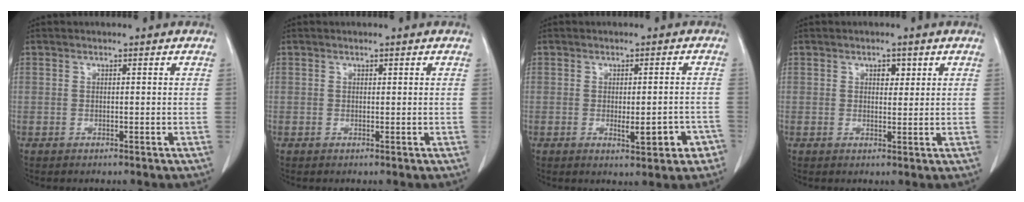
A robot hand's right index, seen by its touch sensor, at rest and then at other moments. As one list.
[{"total": 0.0}, {"total": 5.2, "force": [-2.1, 1.5, 4.5], "torque": [-0.049, 0.004, -0.022]}, {"total": 2.0, "force": [0.9, 1.2, 1.3], "torque": [-0.014, 0.000, 0.013]}]